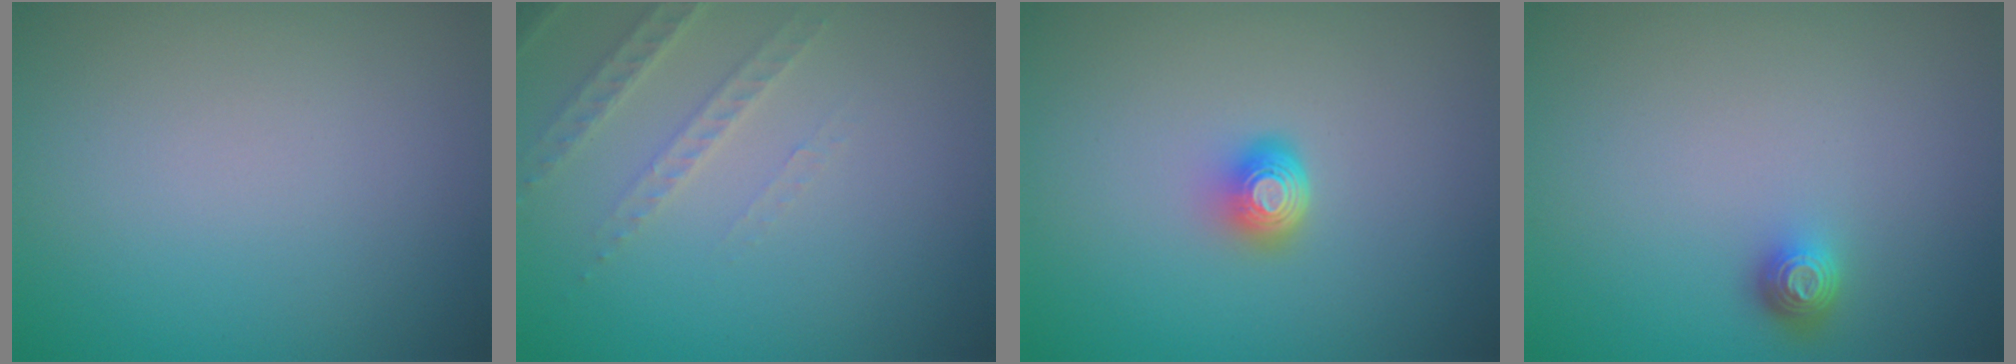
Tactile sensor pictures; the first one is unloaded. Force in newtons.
{"total": 2.2, "press": 2.1, "slide": 0.7}
{"total": 2.1, "press": 1.4, "slide": 1.6}
{"total": 1.3, "press": 1.1, "slide": 0.8}